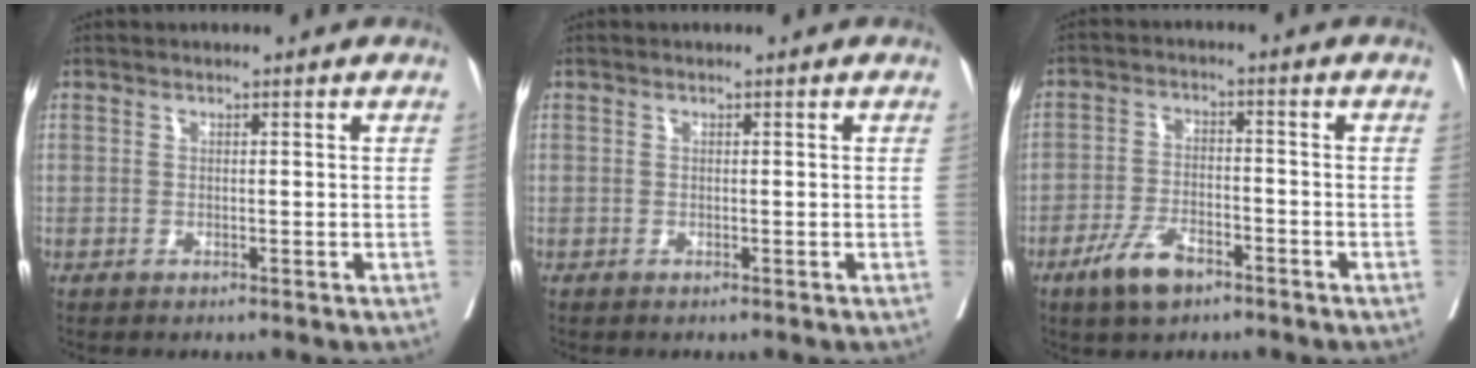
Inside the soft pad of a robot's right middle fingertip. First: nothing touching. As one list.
[{"total": 0.0}, {"total": 6.5, "force": [-4.3, 2.6, 4.2], "torque": [-0.087, -0.003, -0.076]}]